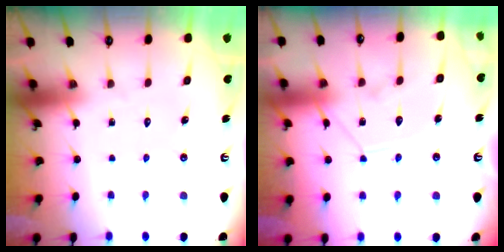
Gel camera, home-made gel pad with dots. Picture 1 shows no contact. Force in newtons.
{"total": 10.9, "press": 10.9, "slide": 1.0}